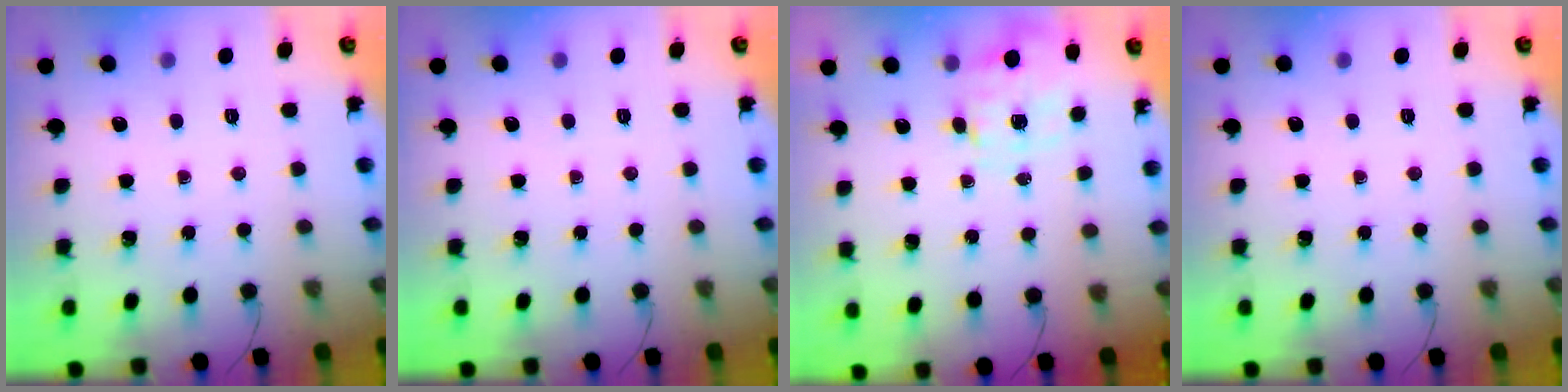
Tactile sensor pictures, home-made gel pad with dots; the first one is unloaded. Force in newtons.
{"total": 0.0}
{"total": 3.6, "press": 3.5, "slide": 1.0}
{"total": 0.0}